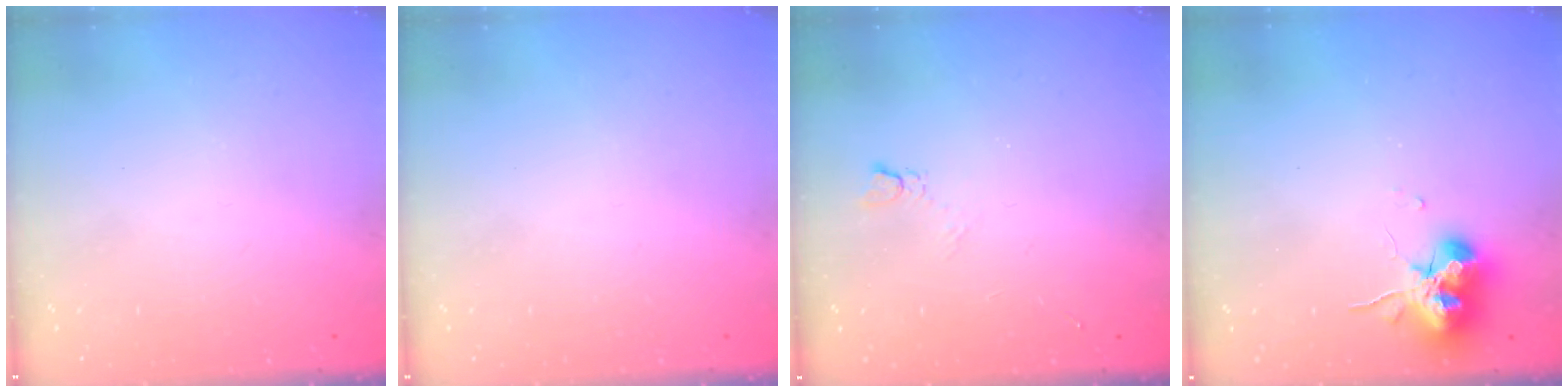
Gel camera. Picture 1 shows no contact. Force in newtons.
{"total": 0.0}
{"total": 3.1, "press": 3.1, "slide": 0.5}
{"total": 13.4, "press": 13.3, "slide": 1.6}